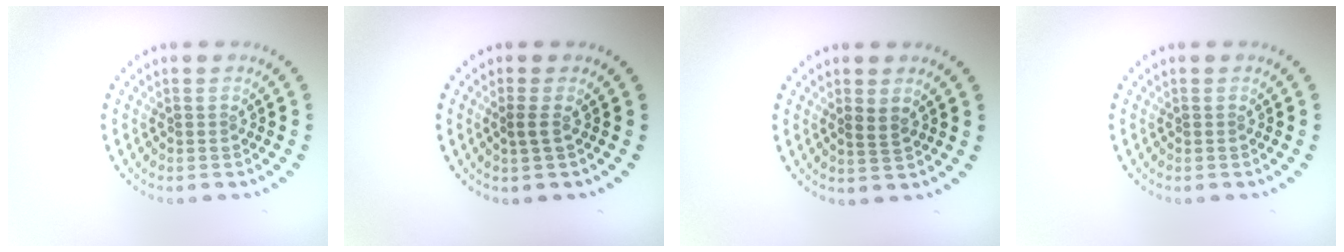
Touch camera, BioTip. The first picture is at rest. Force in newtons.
{"total": 1.0, "press": 0.8, "slide": 0.5}
{"total": 0.8, "press": 0.6, "slide": 0.6}
{"total": 0.0}